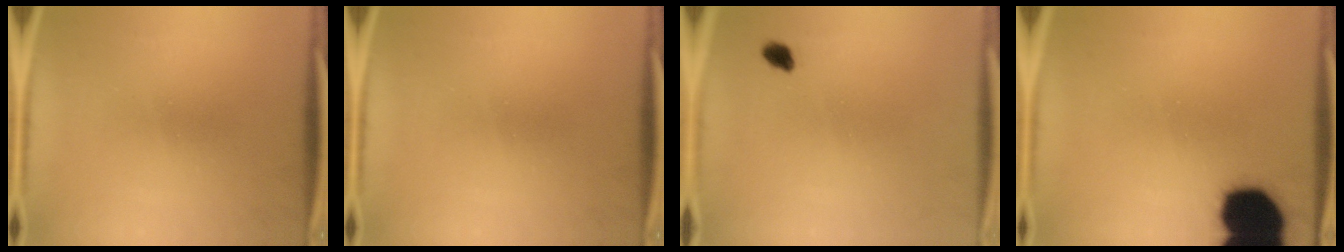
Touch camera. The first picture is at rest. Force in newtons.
{"total": 0.0}
{"total": 1.9}
{"total": 17.4}